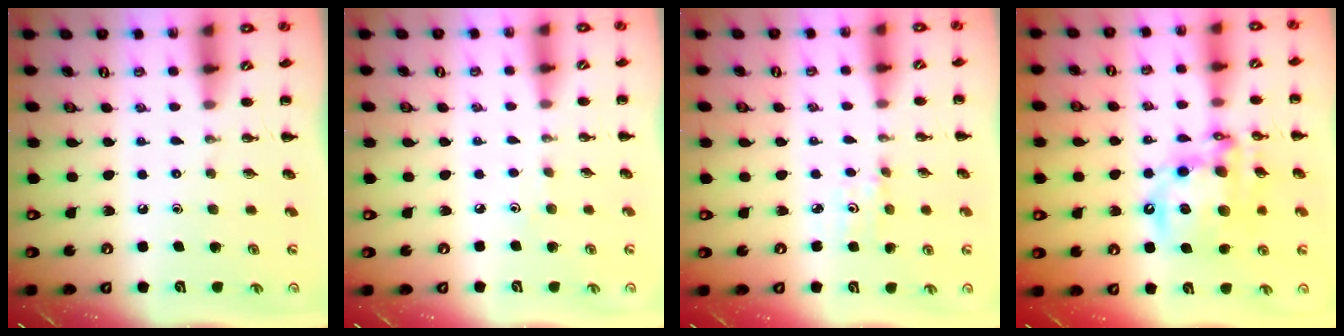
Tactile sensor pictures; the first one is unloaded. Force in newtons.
{"total": 2.6, "press": 2.5, "slide": 0.8}
{"total": 3.2, "press": 3.0, "slide": 0.8}
{"total": 16.4, "press": 16.0, "slide": 3.5}